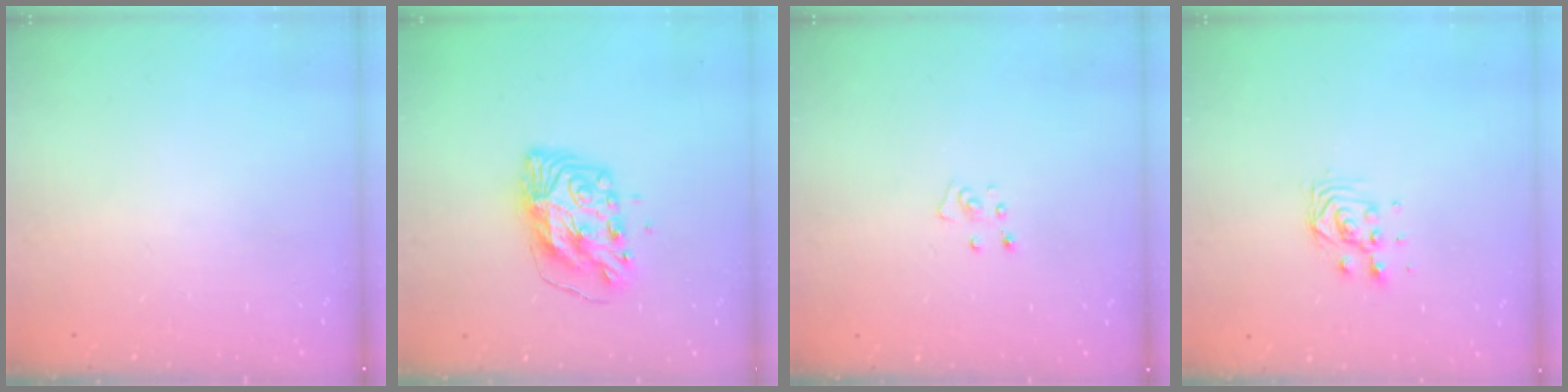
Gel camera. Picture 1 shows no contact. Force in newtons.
{"total": 10.5, "press": 10.4, "slide": 1.0}
{"total": 2.8, "press": 2.8, "slide": 0.2}
{"total": 4.7, "press": 4.6, "slide": 0.6}